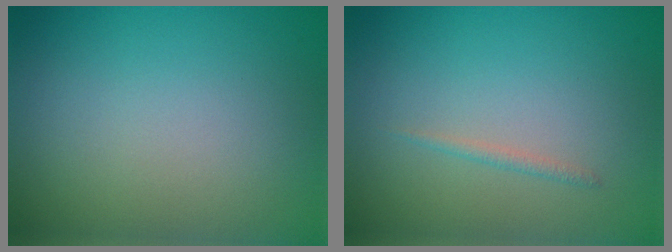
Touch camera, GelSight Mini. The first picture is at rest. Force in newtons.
{"total": 0.7, "press": 0.7, "slide": 0.1}